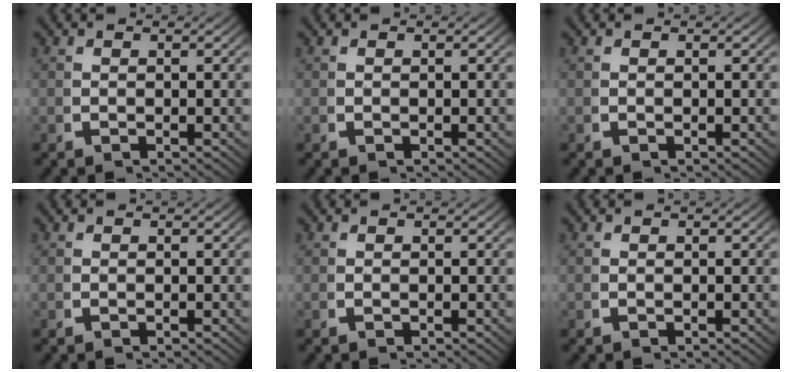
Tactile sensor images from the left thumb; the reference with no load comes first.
{"total": 0.0}
{"total": 0.0}
{"total": 0.0}
{"total": 0.0}
{"total": 0.0}